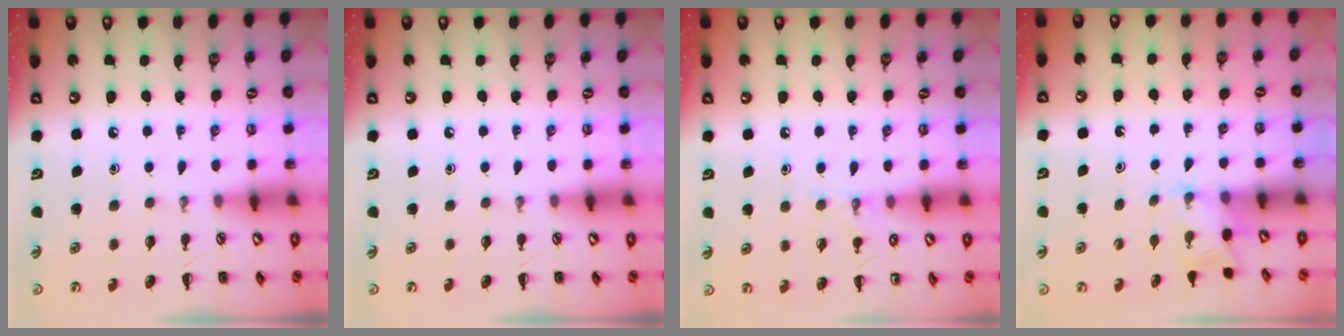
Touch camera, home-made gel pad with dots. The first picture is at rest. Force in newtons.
{"total": 0.0}
{"total": 7.5, "press": 7.3, "slide": 1.8}
{"total": 2.6, "press": 2.5, "slide": 0.9}